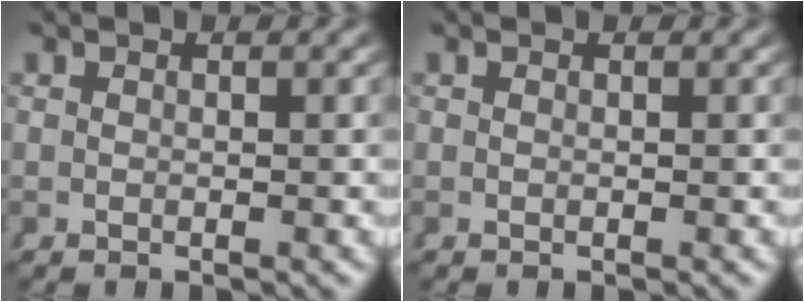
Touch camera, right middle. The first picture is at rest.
{"total": 0.0}